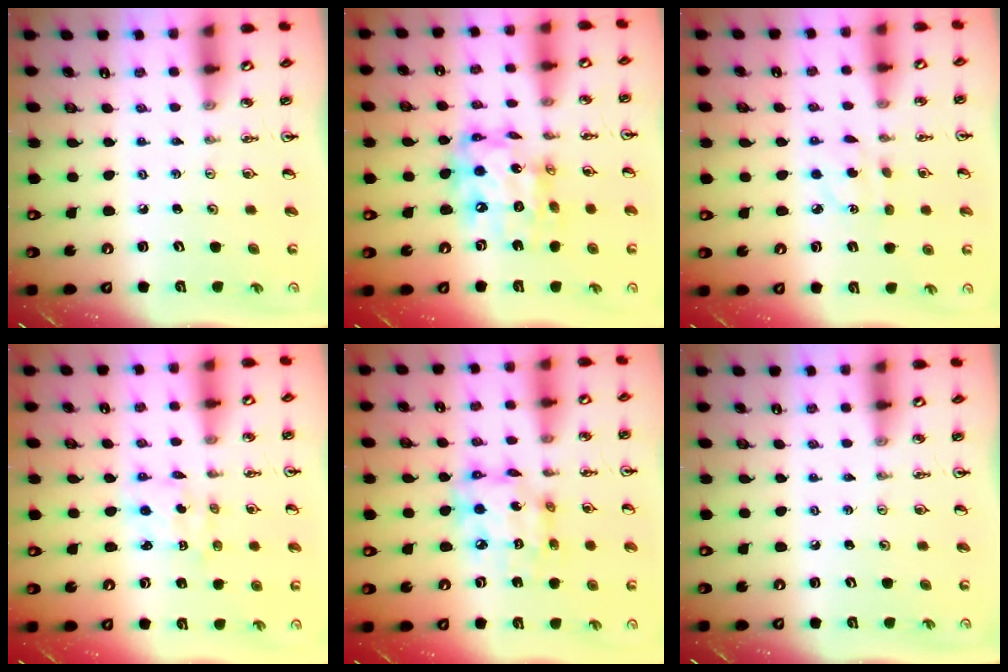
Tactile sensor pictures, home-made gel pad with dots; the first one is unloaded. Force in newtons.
{"total": 16.0, "press": 16.0, "slide": 1.3}
{"total": 3.1, "press": 3.0, "slide": 0.8}
{"total": 2.3, "press": 2.3, "slide": 0.1}
{"total": 13.3, "press": 13.2, "slide": 1.3}
{"total": 0.0}